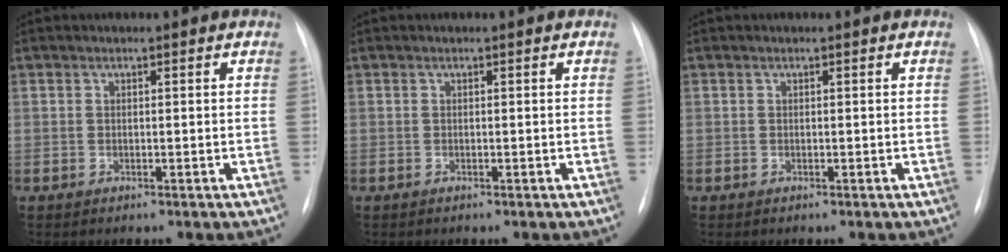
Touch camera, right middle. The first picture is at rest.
{"total": 0.0}
{"total": 0.0}